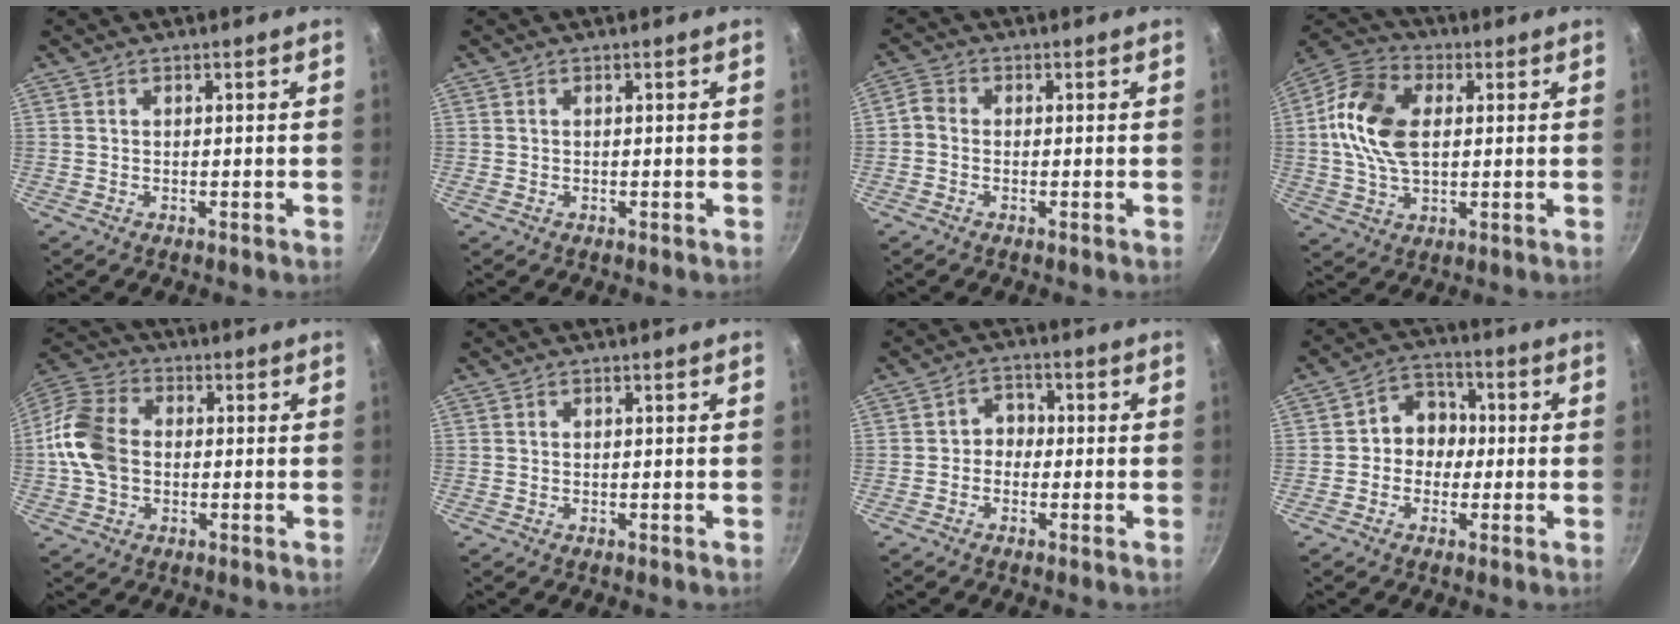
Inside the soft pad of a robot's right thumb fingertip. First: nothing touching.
{"total": 0.0}
{"total": 2.5, "force": [-0.8, 2.0, 1.2], "torque": [-0.026, 0.011, -0.029]}
{"total": 3.8, "force": [-1.4, 3.1, 1.6], "torque": [-0.022, 0.027, -0.046]}
{"total": 12.3, "force": [-0.6, 9.1, 8.3], "torque": [-0.144, 0.023, -0.030]}
{"total": 0.0}
{"total": 3.4, "force": [-0.9, 3.0, 1.5], "torque": [0.003, 0.017, -0.025]}
{"total": 7.0, "force": [-0.6, 6.2, 3.2], "torque": [-0.004, 0.020, -0.024]}